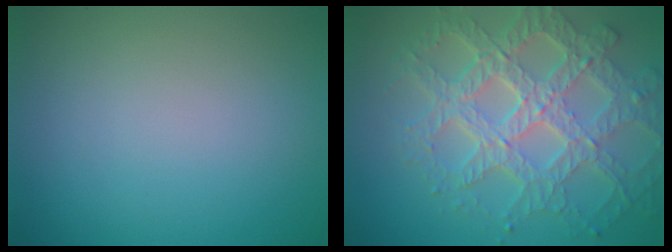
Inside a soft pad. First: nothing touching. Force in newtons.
{"total": 7.8, "press": 6.1, "slide": 4.9}